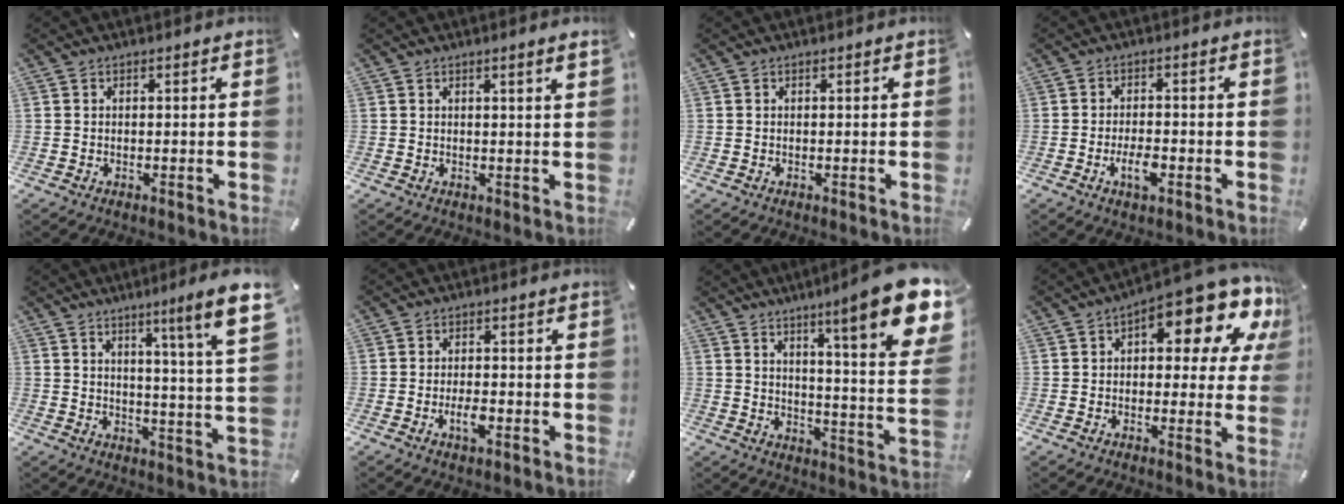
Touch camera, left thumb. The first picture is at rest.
{"total": 1.8, "force": [0.9, -0.1, 1.5], "torque": [-0.028, -0.002, 0.016]}
{"total": 0.0}
{"total": 5.0, "force": [-2.1, 2.2, 3.9], "torque": [-0.075, 0.007, -0.037]}
{"total": 11.4, "force": [6.6, -0.8, 9.2], "torque": [-0.141, -0.043, 0.097]}
{"total": 3.9, "force": [-1.5, 1.7, 3.2], "torque": [-0.067, 0.002, -0.028]}
{"total": 18.1, "force": [10.9, 2.5, 14.2], "torque": [-0.211, -0.079, 0.166]}
{"total": 15.5, "force": [8.3, 6.1, 11.6], "torque": [-0.146, -0.070, 0.131]}